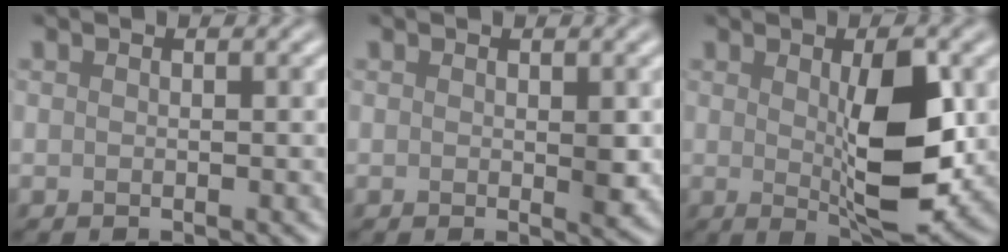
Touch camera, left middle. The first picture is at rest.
{"total": 1.2, "force": [0.1, 0.1, 1.2], "torque": [-0.019, -0.004, 0.004]}
{"total": 7.1, "force": [0.3, 2.2, 6.7], "torque": [-0.110, -0.008, 0.012]}